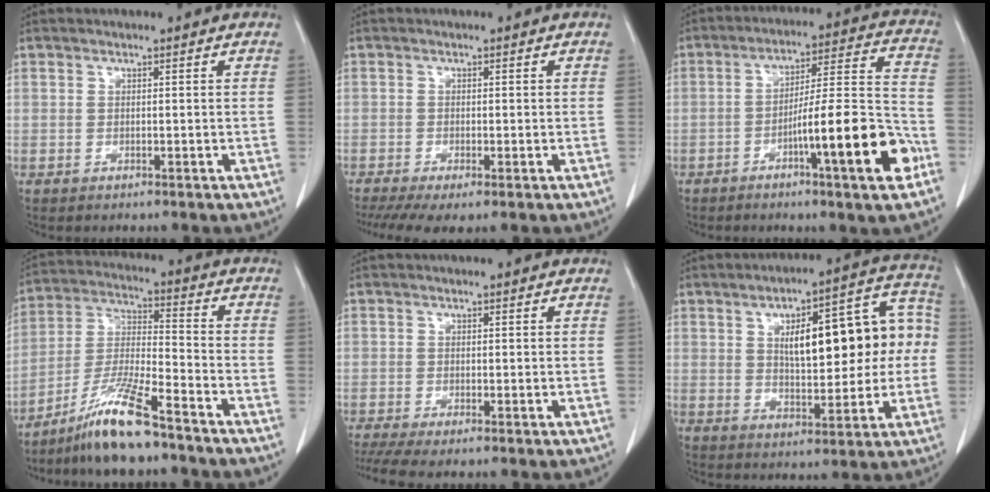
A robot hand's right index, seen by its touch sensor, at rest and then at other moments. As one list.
[{"total": 5.8, "force": [-3.7, 1.3, 4.3], "torque": [-0.075, -0.013, -0.064]}, {"total": 15.8, "force": [-6.5, 0.6, 14.4], "torque": [-0.219, 0.006, -0.100]}, {"total": 11.2, "force": [-8.4, 0.3, 7.4], "torque": [-0.154, -0.021, -0.161]}, {"total": 3.9, "force": [-2.7, 0.3, 2.7], "torque": [-0.057, -0.008, -0.051]}, {"total": 16.7, "force": [2.0, 5.7, 15.6], "torque": [-0.206, 0.046, 0.038]}]